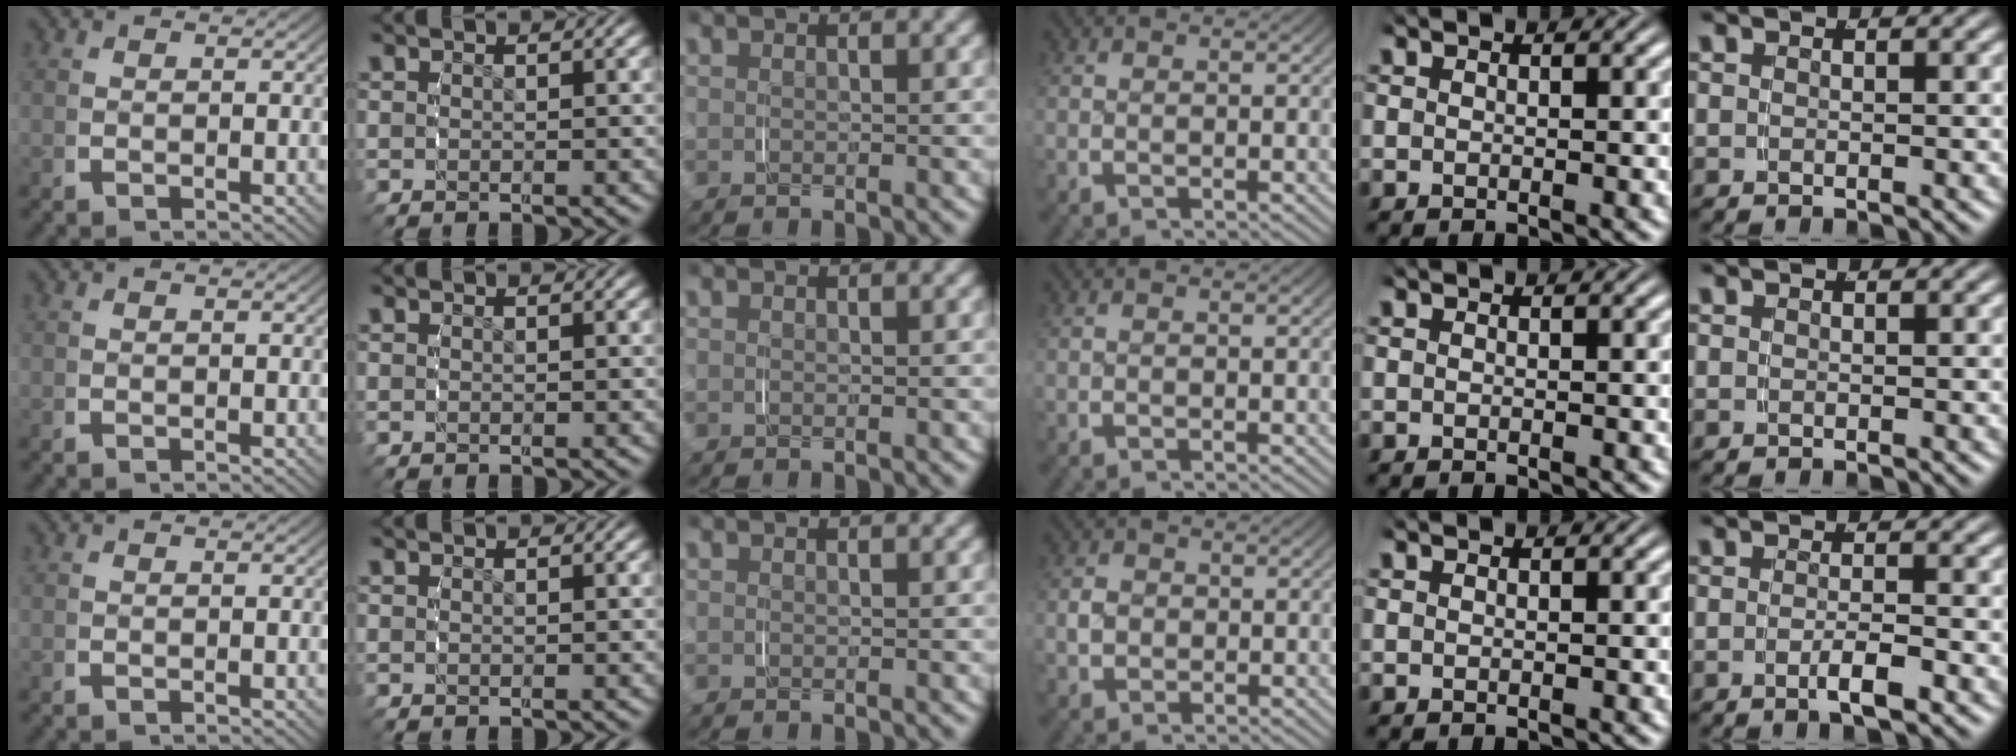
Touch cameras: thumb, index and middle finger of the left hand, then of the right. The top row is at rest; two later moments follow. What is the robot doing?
{"motion": "grasp_and_lifting", "object": "ribbon"}